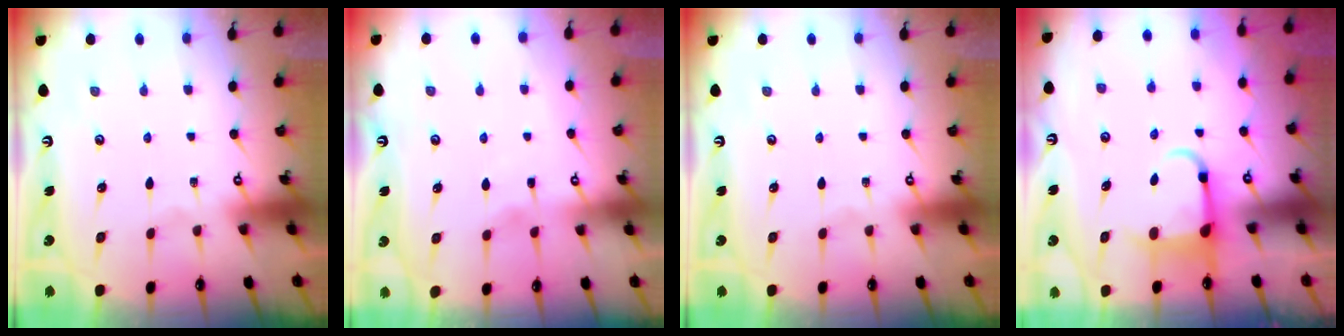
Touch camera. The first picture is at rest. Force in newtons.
{"total": 1.9, "press": 1.9, "slide": 0.4}
{"total": 0.0}
{"total": 6.5, "press": 6.4, "slide": 1.2}